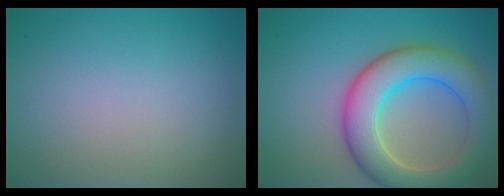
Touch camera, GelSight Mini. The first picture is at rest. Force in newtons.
{"total": 8.1, "press": 8.1, "slide": 0.5}